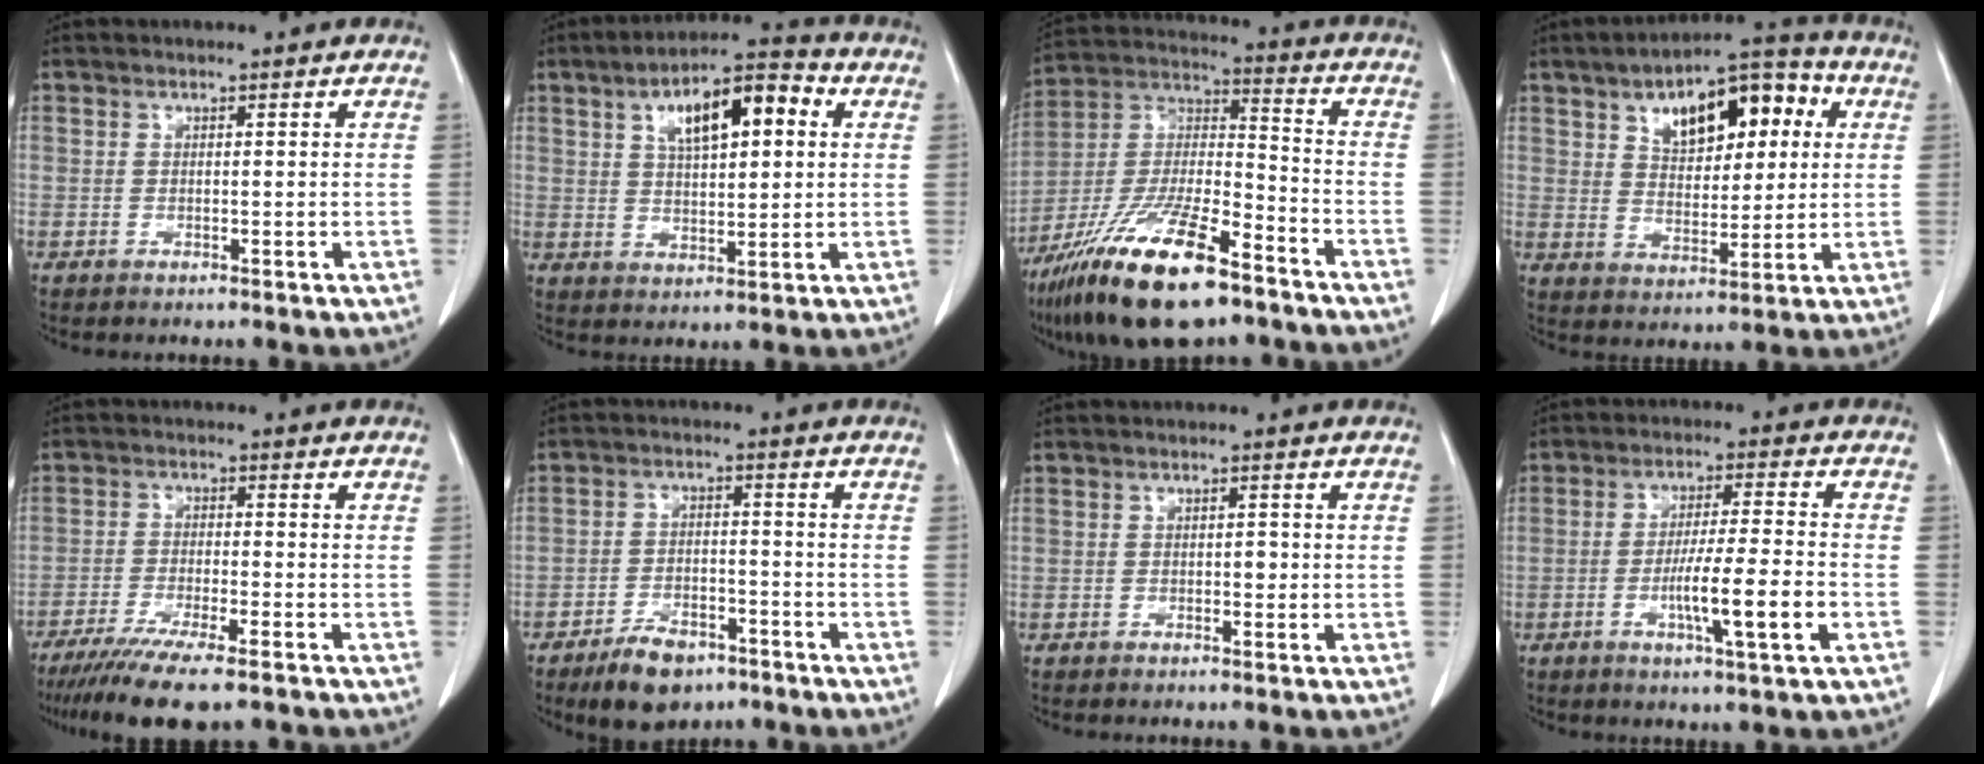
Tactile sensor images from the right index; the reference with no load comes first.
{"total": 11.8, "force": [3.9, 4.1, 10.3], "torque": [-0.166, 0.030, 0.060]}
{"total": 20.2, "force": [-13.3, 4.4, 14.5], "torque": [-0.301, -0.024, -0.240]}
{"total": 14.1, "force": [5.0, 7.0, 11.1], "torque": [-0.153, 0.038, 0.080]}
{"total": 11.6, "force": [-8.9, 1.0, 7.3], "torque": [-0.113, -0.026, -0.141]}
{"total": 6.5, "force": [-4.5, 3.3, 3.2], "torque": [-0.057, 0.001, -0.070]}
{"total": 1.0, "force": [-0.1, 0.6, 0.8], "torque": [-0.007, 0.004, 0.000]}
{"total": 9.1, "force": [-2.8, -0.1, 8.6], "torque": [-0.146, -0.007, -0.049]}